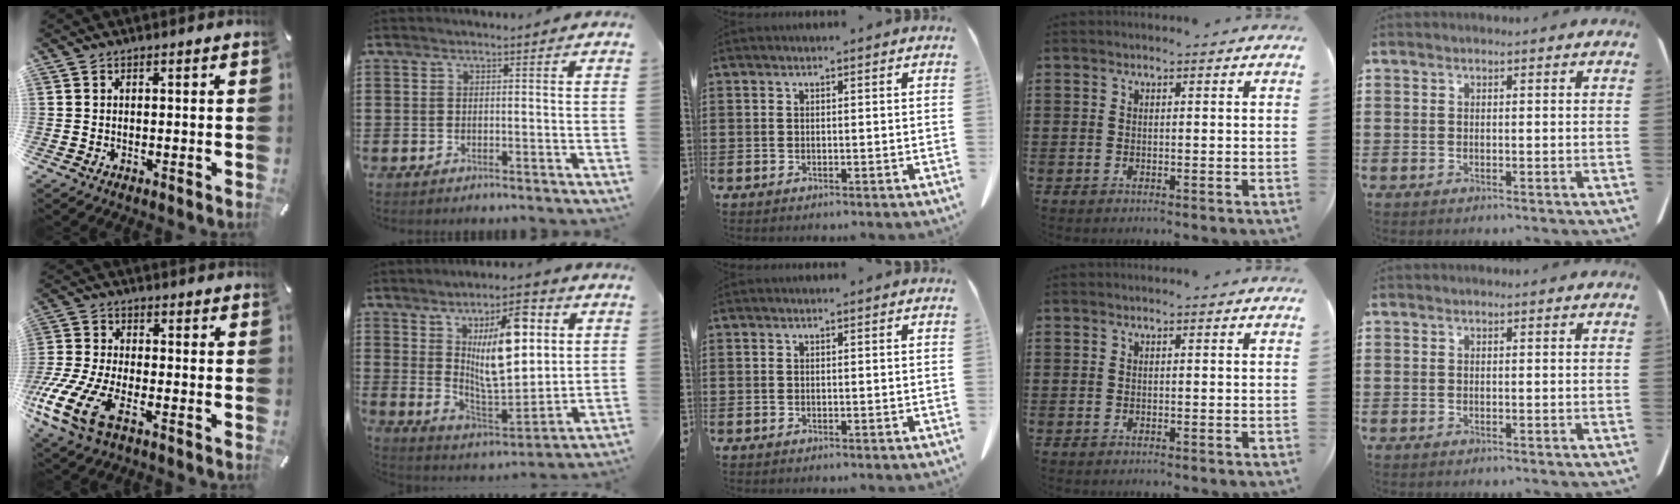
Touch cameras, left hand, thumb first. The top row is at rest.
{"thumb": {"total": 13.8, "force": [-6.9, 6.8, 9.9], "torque": [-0.224, 0.017, -0.126]}, "index": {"total": 12.6, "force": [4.1, 5.1, 10.8], "torque": [-0.173, -0.009, 0.066]}}